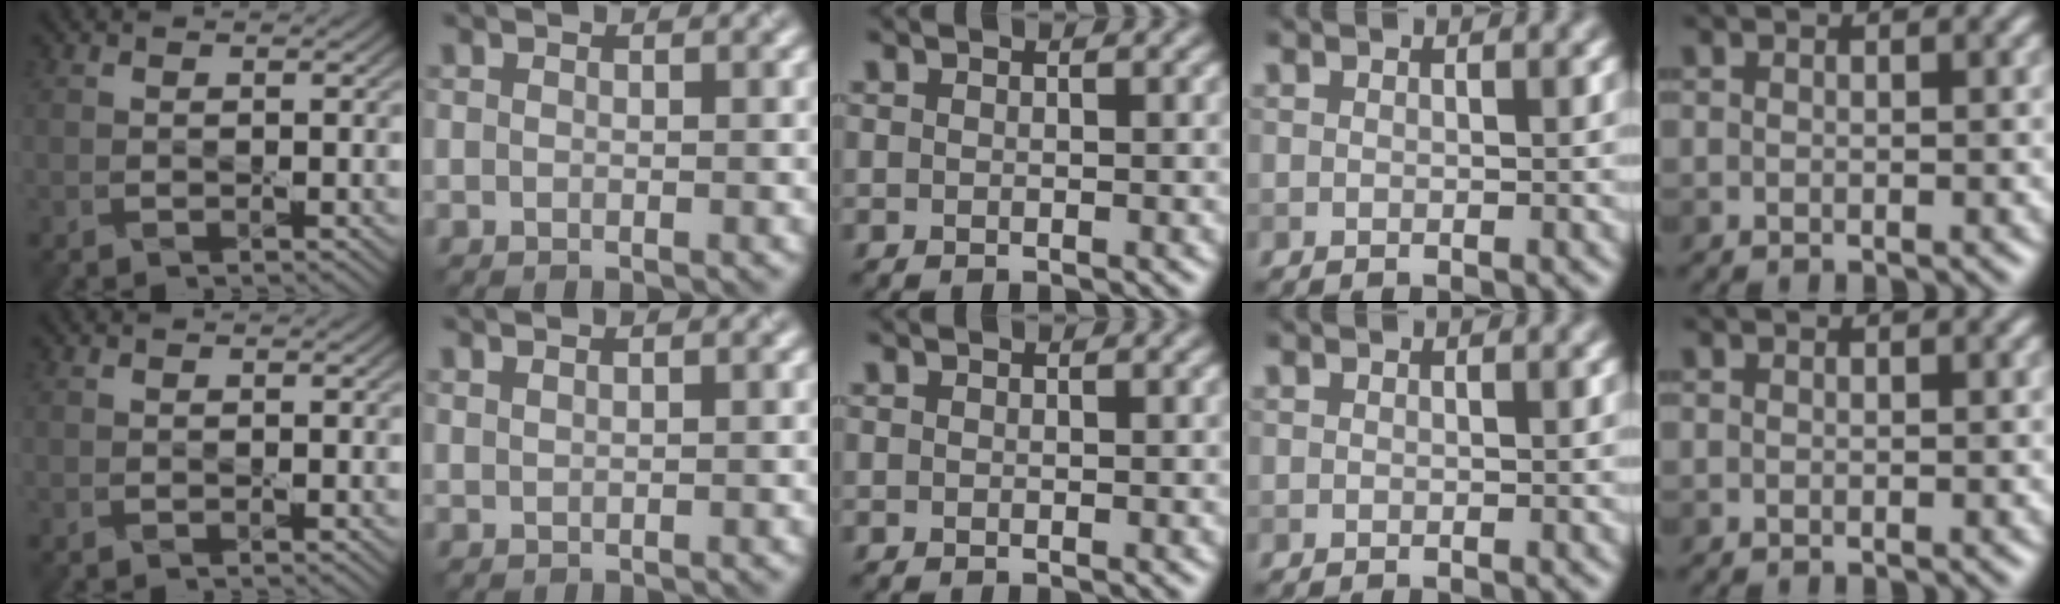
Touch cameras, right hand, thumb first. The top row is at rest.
{"index": {"total": 1.4, "force": [1.3, 0.5, 0.3], "torque": [0.003, 0.001, 0.010]}}